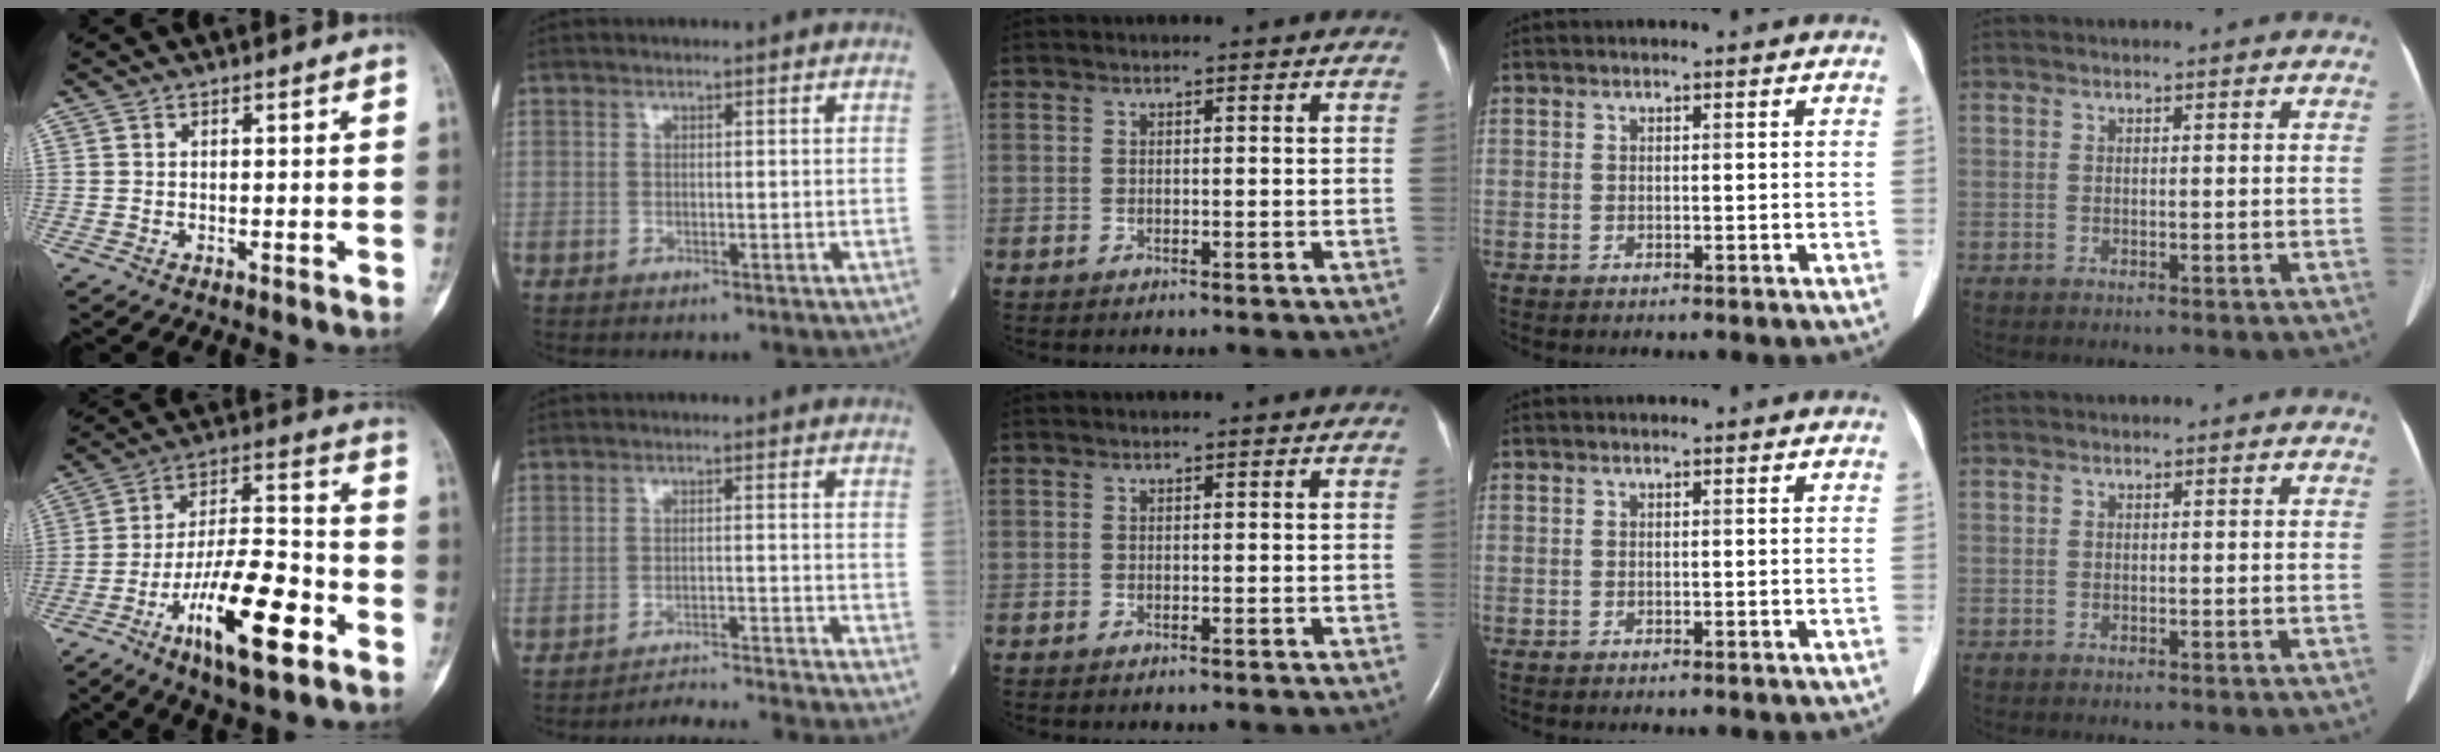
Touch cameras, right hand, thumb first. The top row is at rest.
{"thumb": {"total": 18.8, "force": [-8.7, 5.7, 15.7], "torque": [-0.264, 0.052, -0.143]}, "index": {"total": 10.1, "force": [-9.7, -2.5, 1.5], "torque": [-0.006, -0.011, -0.143]}}